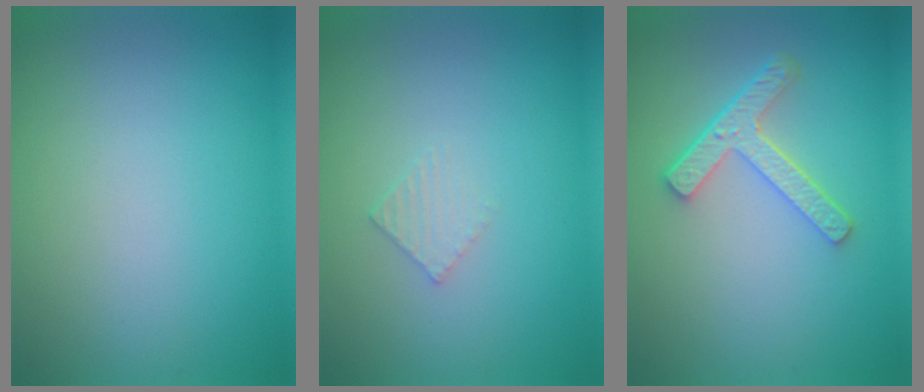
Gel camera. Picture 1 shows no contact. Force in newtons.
{"total": 1.1, "press": 1.1, "slide": 0.0}
{"total": 3.9, "press": 3.0, "slide": 2.5}